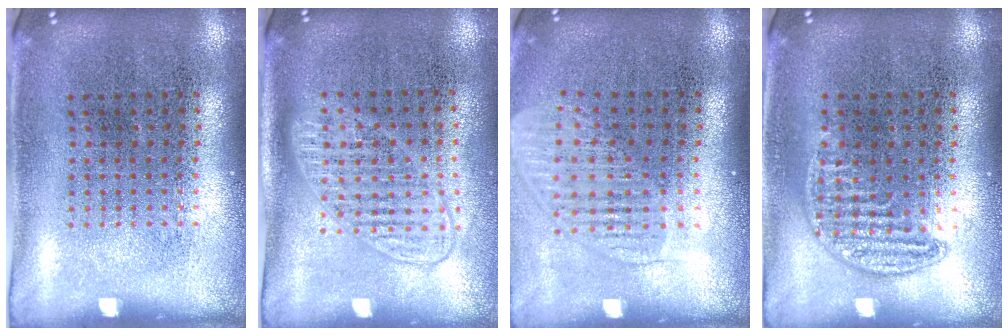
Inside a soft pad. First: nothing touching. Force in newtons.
{"total": 1.5, "press": 1.3, "slide": 0.7}
{"total": 1.6, "press": 1.5, "slide": 0.8}
{"total": 0.8, "press": 0.8, "slide": 0.3}